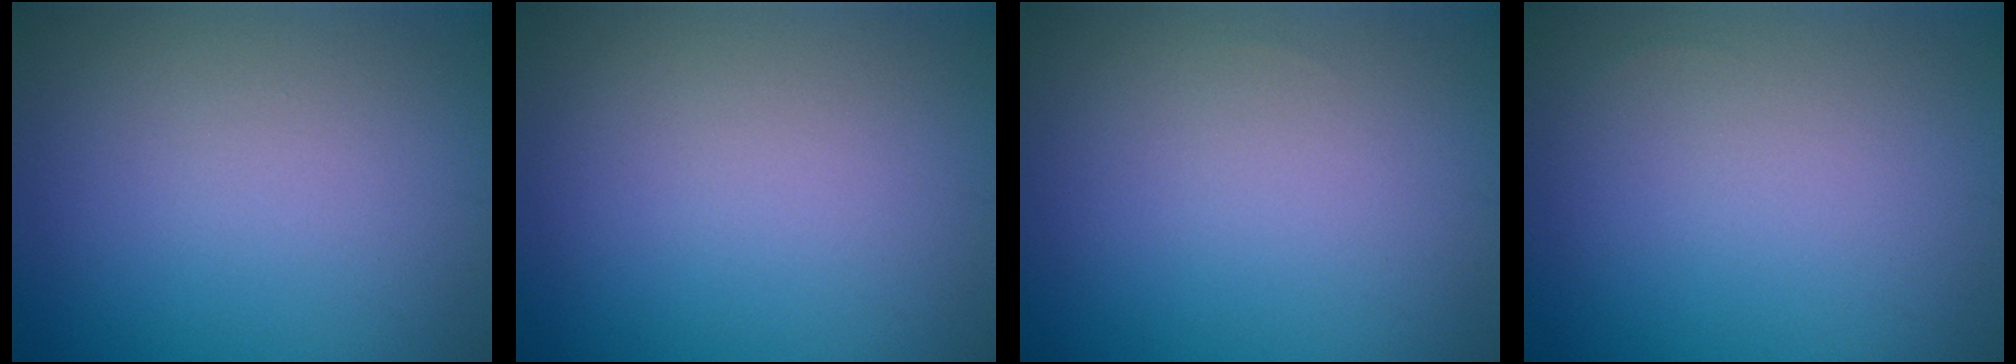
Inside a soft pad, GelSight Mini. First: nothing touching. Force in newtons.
{"total": 0.0}
{"total": 0.0}
{"total": 0.0}